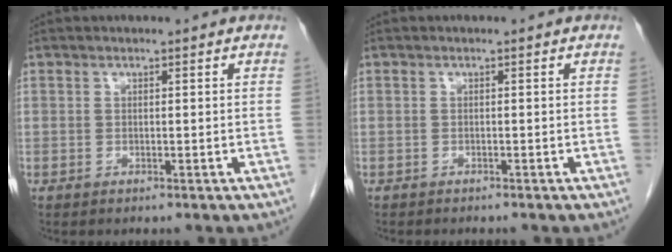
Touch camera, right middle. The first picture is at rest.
{"total": 1.5, "force": [-1.3, 0.5, 0.5], "torque": [-0.014, -0.002, -0.013]}